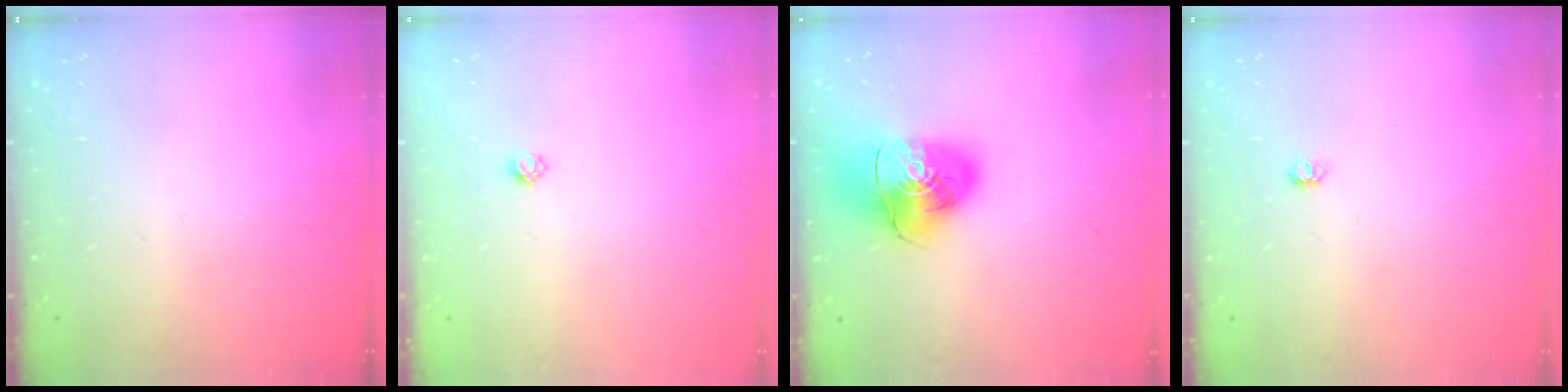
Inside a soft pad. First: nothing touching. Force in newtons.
{"total": 2.3, "press": 2.3, "slide": 0.2}
{"total": 16.0, "press": 15.8, "slide": 2.1}
{"total": 3.9, "press": 3.8, "slide": 0.5}